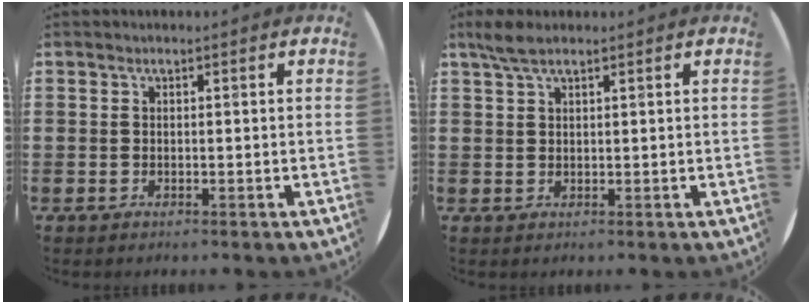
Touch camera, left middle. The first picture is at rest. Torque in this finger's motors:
{"motor_torque": [0.50, -0.47, 0.06, 0.06]}